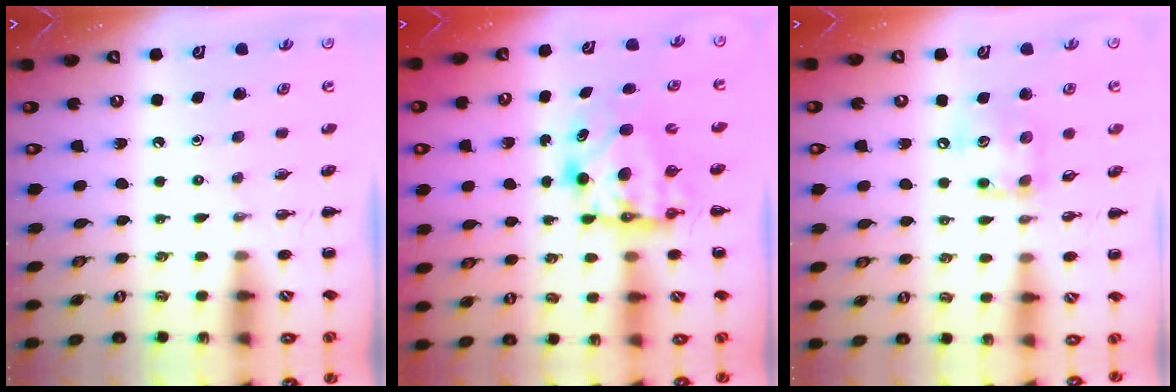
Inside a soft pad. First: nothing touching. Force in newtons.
{"total": 6.6, "press": 6.4, "slide": 1.3}
{"total": 10.8, "press": 10.8, "slide": 1.0}